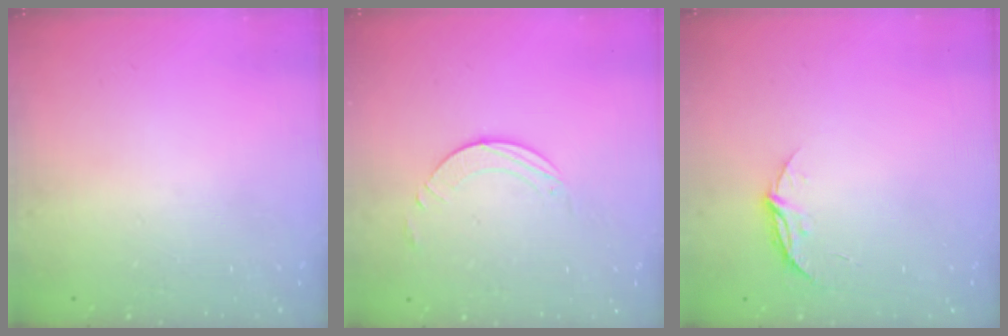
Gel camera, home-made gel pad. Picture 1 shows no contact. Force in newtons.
{"total": 2.8, "press": 2.8, "slide": 0.2}
{"total": 5.3, "press": 5.3, "slide": 0.5}